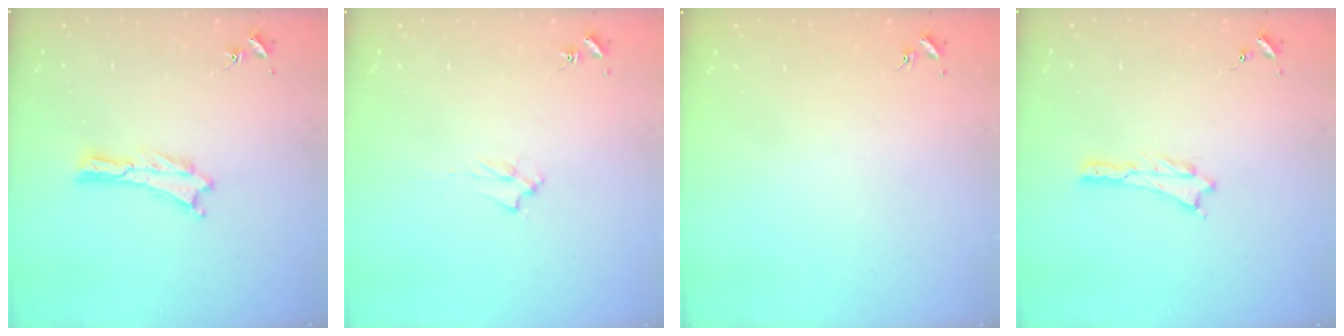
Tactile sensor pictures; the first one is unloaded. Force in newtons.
{"total": 1.7, "press": 1.6, "slide": 0.3}
{"total": 0.0}
{"total": 0.5, "press": 0.5, "slide": 0.2}